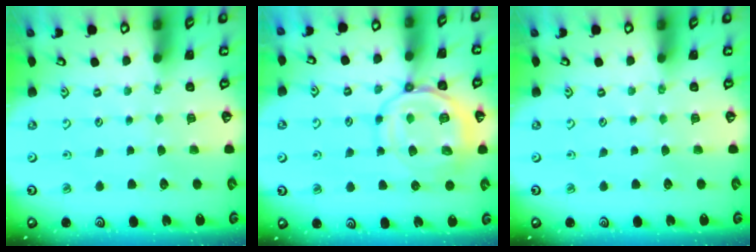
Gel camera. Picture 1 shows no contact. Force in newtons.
{"total": 12.2, "press": 12.0, "slide": 1.6}
{"total": 0.0}